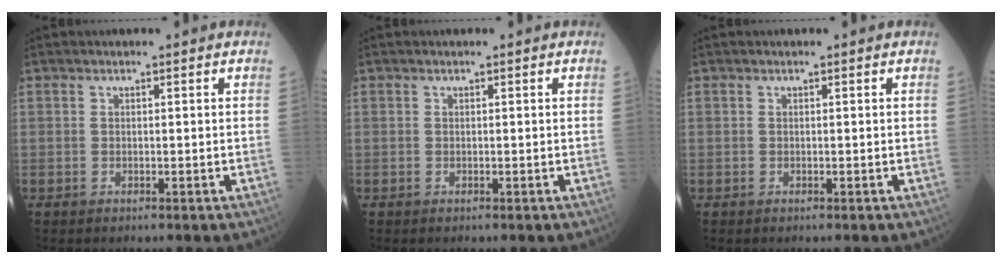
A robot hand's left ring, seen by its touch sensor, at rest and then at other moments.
{"total": 0.0}
{"total": 0.0}